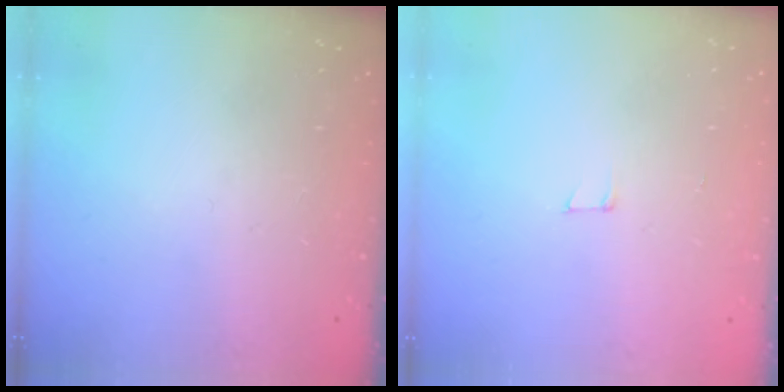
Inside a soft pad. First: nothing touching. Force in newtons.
{"total": 2.9, "press": 2.9, "slide": 0.2}